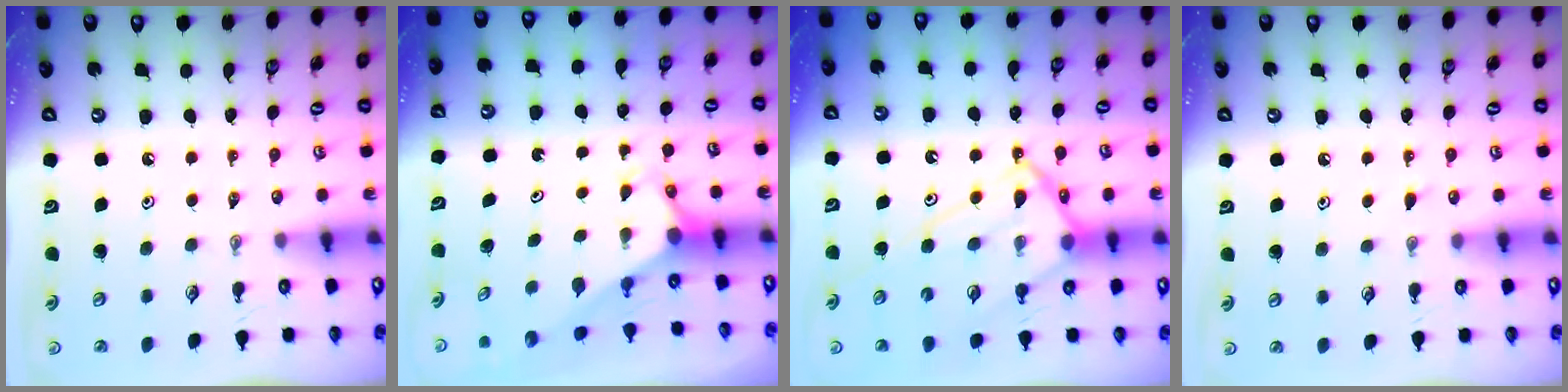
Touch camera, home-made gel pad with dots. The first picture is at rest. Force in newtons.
{"total": 2.7, "press": 2.7, "slide": 0.0}
{"total": 15.1, "press": 15.1, "slide": 1.6}
{"total": 4.5, "press": 4.5, "slide": 0.4}